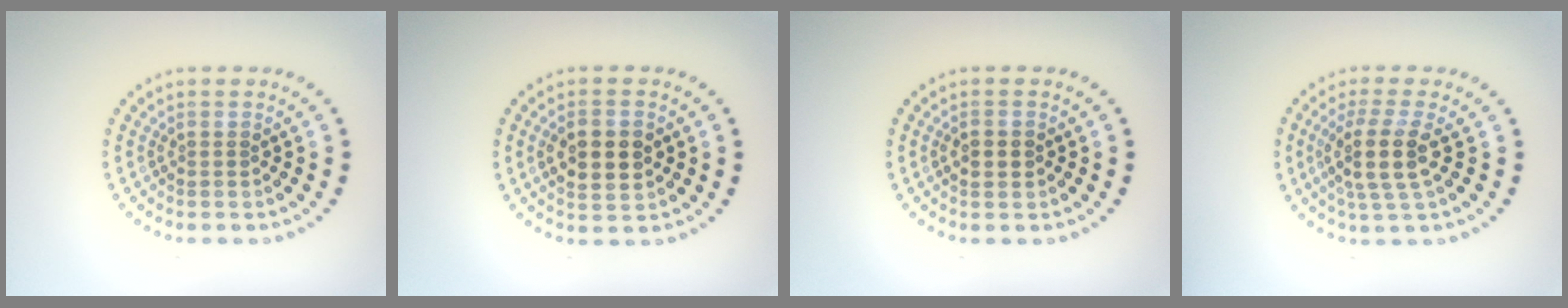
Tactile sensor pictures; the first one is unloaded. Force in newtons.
{"total": 4.0, "press": 4.0, "slide": 0.4}
{"total": 2.1, "press": 2.1, "slide": 0.2}
{"total": 3.9, "press": 3.2, "slide": 2.1}